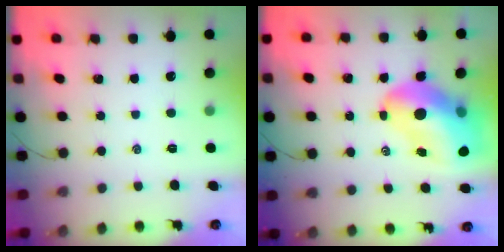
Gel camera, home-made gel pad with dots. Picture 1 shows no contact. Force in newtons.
{"total": 17.8, "press": 17.2, "slide": 4.6}